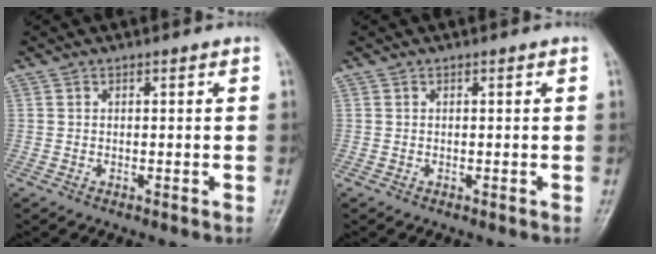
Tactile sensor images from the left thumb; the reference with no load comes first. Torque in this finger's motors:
{"motor_torque": [0.24, -0.05, 0.16, 0.05, 0.00]}